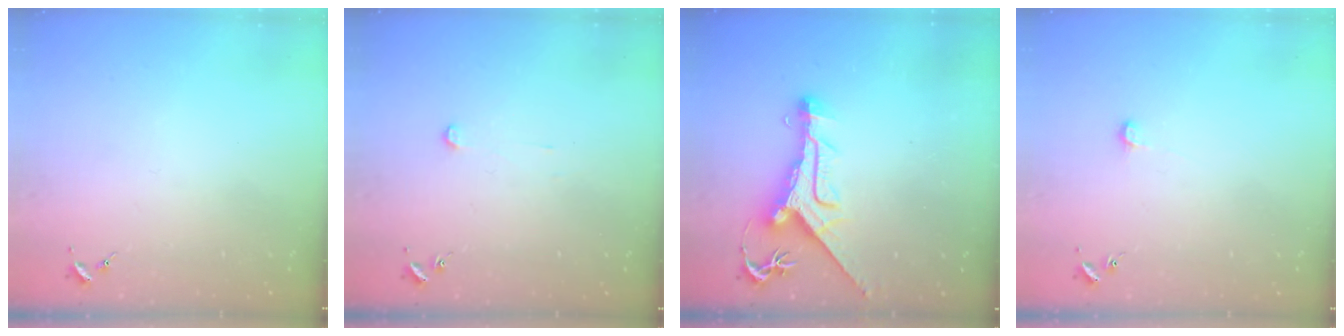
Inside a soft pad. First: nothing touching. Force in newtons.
{"total": 2.6, "press": 2.6, "slide": 0.2}
{"total": 10.3, "press": 10.3, "slide": 1.1}
{"total": 4.3, "press": 4.3, "slide": 0.4}